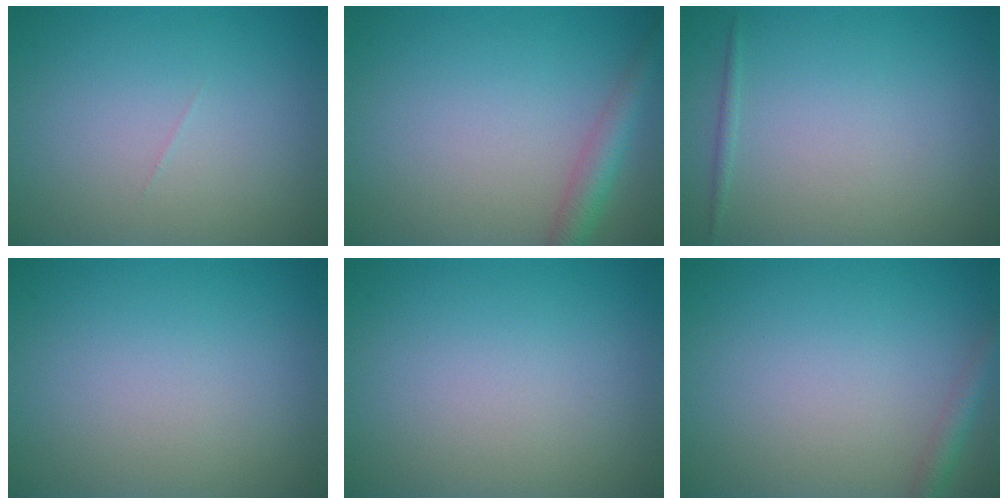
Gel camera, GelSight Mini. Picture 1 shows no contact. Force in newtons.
{"total": 2.9, "press": 2.9, "slide": 0.1}
{"total": 0.6, "press": 0.6, "slide": 0.0}
{"total": 0.0}
{"total": 0.0}
{"total": 1.7, "press": 1.7, "slide": 0.1}